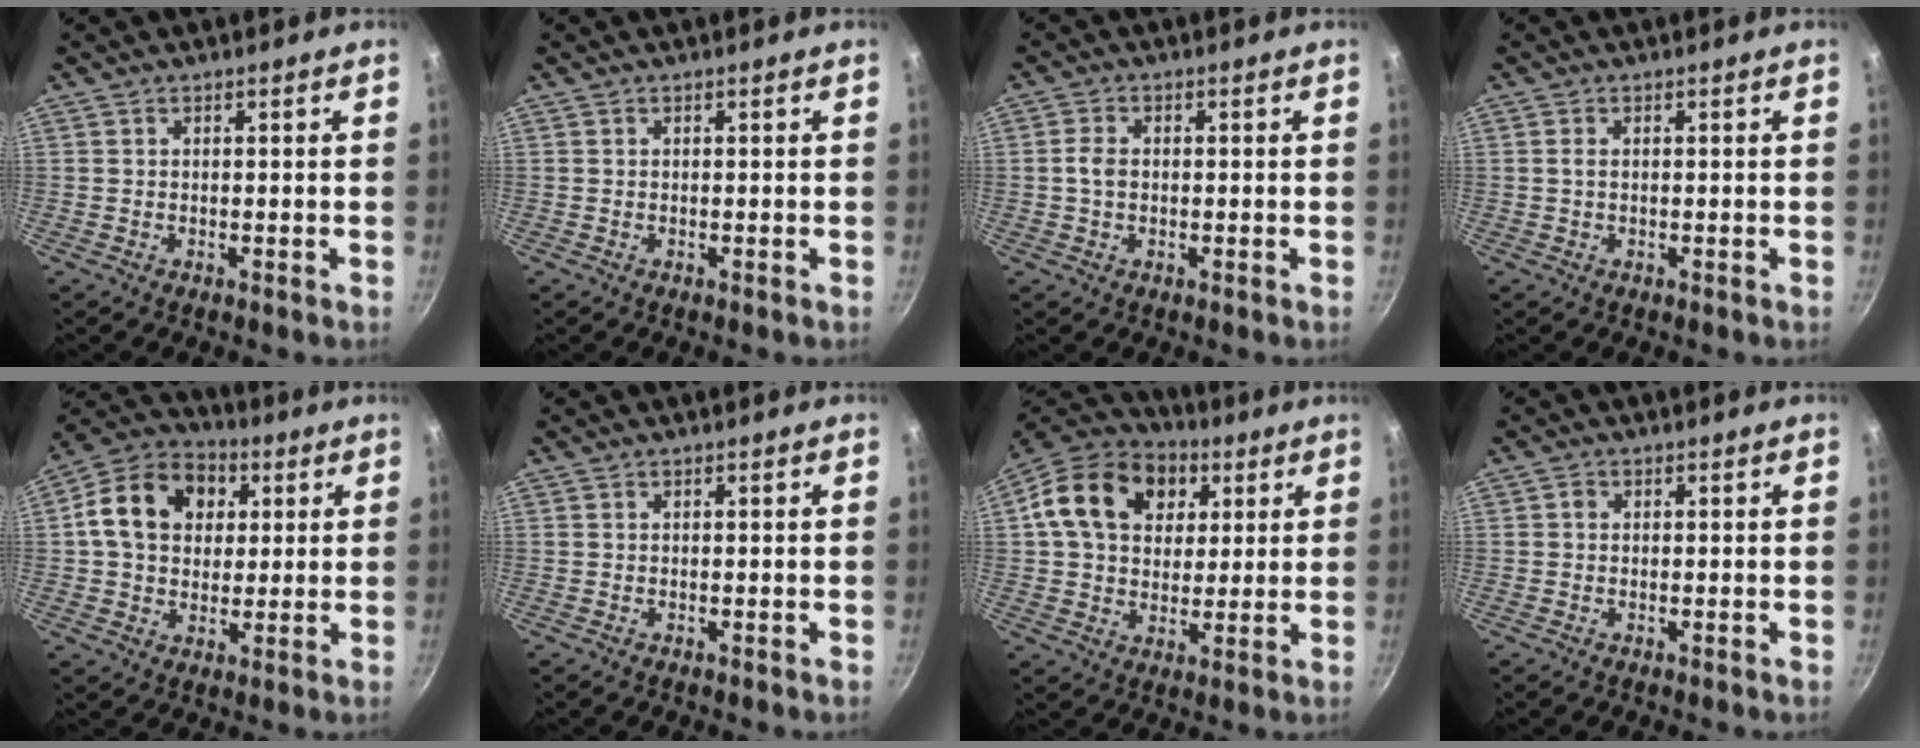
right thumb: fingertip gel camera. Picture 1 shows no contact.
{"total": 0.0}
{"total": 3.0, "force": [-0.1, 2.1, 2.1], "torque": [-0.041, 0.008, -0.006]}
{"total": 0.9, "force": [0.1, 0.5, 0.8], "torque": [-0.017, 0.002, 0.000]}
{"total": 15.6, "force": [3.5, 12.1, 9.2], "torque": [-0.140, 0.020, 0.043]}
{"total": 0.0}
{"total": 19.1, "force": [5.6, 14.4, 11.2], "torque": [-0.182, 0.014, 0.083]}
{"total": 1.0, "force": [0.1, 0.8, 0.4], "torque": [-0.006, 0.006, 0.000]}